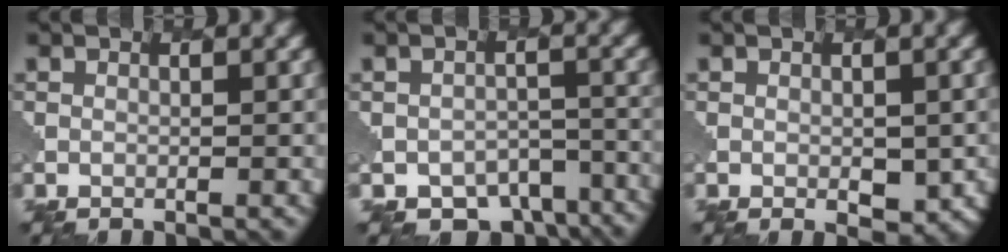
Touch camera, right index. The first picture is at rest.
{"total": 6.5, "force": [-4.9, 3.6, 2.2], "torque": [-0.016, -0.020, -0.057]}
{"total": 3.1, "force": [-0.6, 1.8, 2.5], "torque": [-0.031, -0.009, -0.006]}